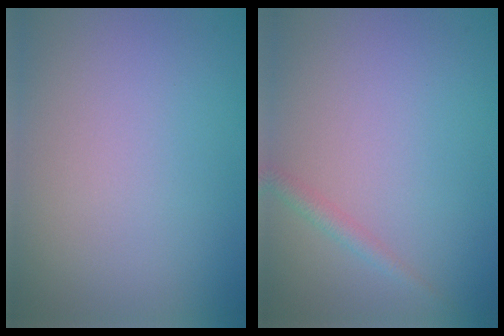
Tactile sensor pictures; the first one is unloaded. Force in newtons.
{"total": 1.3, "press": 1.3, "slide": 0.1}